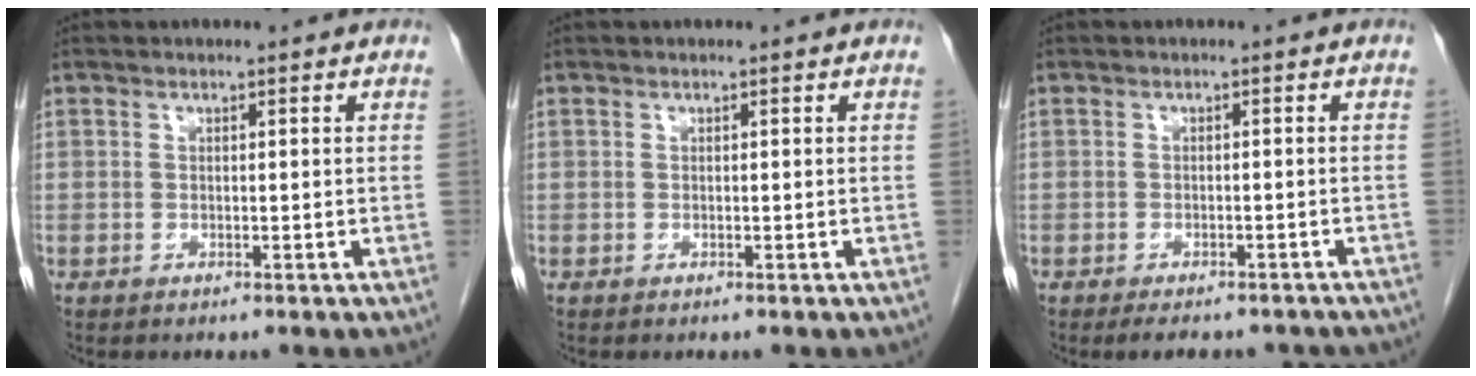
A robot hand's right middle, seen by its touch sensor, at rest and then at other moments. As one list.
[{"total": 0.0}, {"total": 7.9, "force": [-6.8, 2.6, 3.0], "torque": [-0.032, -0.001, -0.076]}]